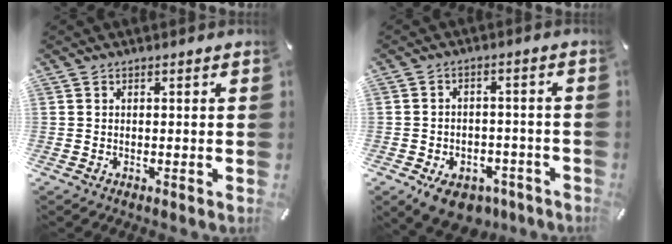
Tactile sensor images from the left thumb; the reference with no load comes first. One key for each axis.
{"total": 7.2, "fx": -4.5, "fy": 4.7, "fz": 3.2, "tx": -0.052, "ty": 0.032, "tz": -0.076}